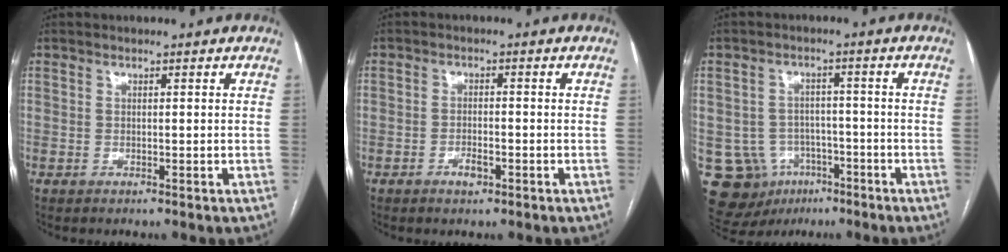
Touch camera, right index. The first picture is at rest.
{"total": 2.4, "force": [-1.3, 0.9, 1.8], "torque": [-0.031, 0.002, -0.021]}
{"total": 10.5, "force": [-4.6, 8.9, 3.1], "torque": [-0.060, 0.018, -0.058]}